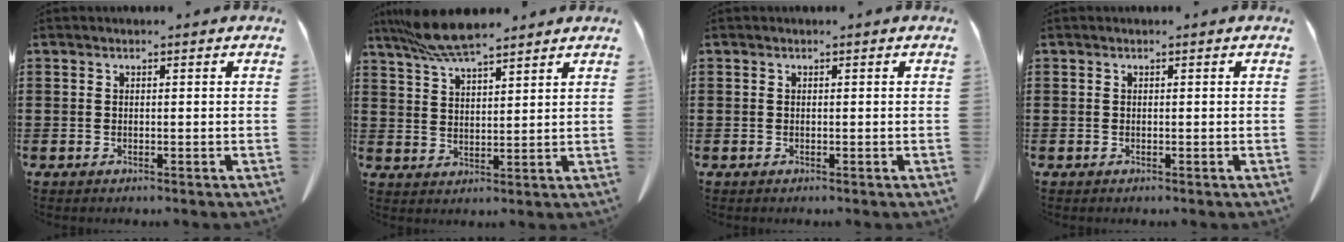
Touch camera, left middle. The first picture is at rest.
{"total": 7.8, "force": [6.7, 1.2, 3.9], "torque": [-0.091, -0.014, 0.125]}
{"total": 0.0}
{"total": 0.0}